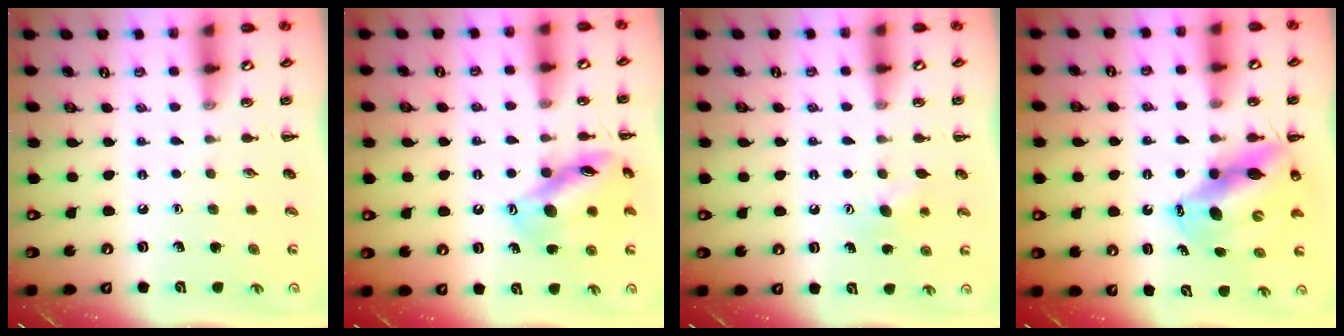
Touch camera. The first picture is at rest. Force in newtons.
{"total": 15.7, "press": 15.7, "slide": 1.0}
{"total": 6.5, "press": 6.3, "slide": 1.5}
{"total": 13.0, "press": 12.5, "slide": 3.3}